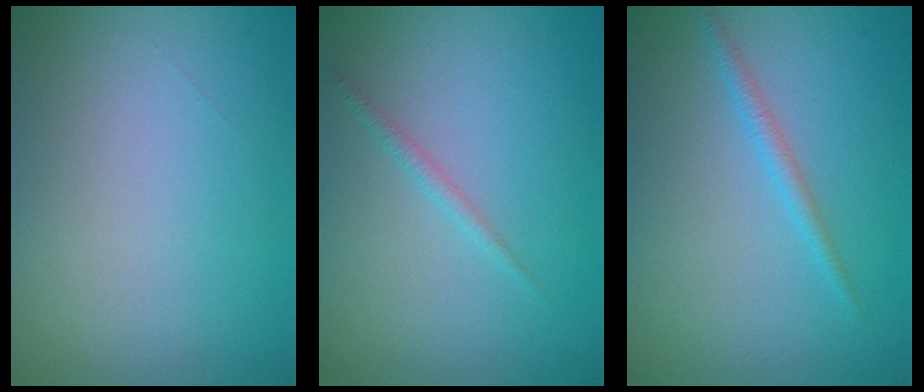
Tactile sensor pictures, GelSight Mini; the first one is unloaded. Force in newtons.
{"total": 0.8, "press": 0.8, "slide": 0.1}
{"total": 1.3, "press": 1.3, "slide": 0.1}